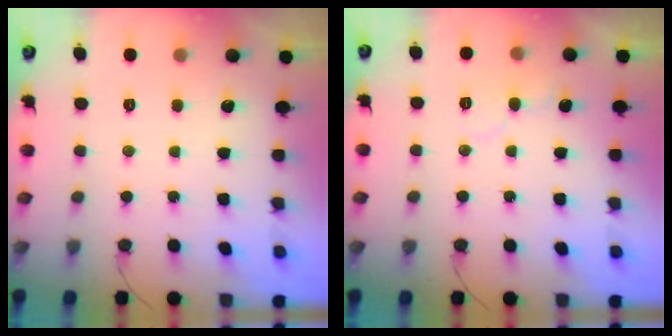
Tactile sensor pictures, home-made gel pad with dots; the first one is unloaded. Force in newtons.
{"total": 5.7, "press": 5.7, "slide": 0.4}